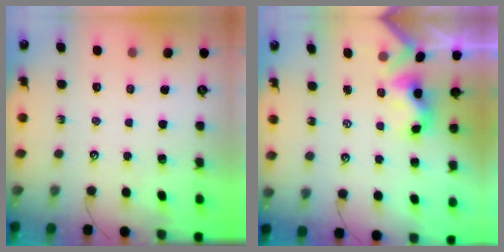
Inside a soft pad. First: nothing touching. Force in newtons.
{"total": 3.4, "press": 3.4, "slide": 0.2}